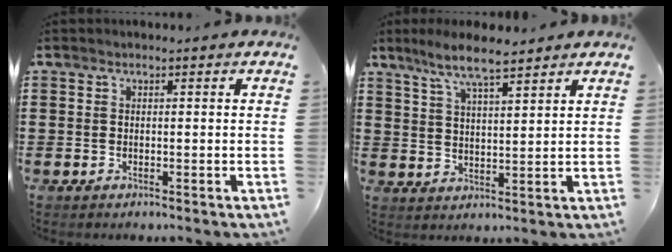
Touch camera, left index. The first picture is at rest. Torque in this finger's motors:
{"motor_torque": [0.56, -0.58, 0.50, 0.15]}